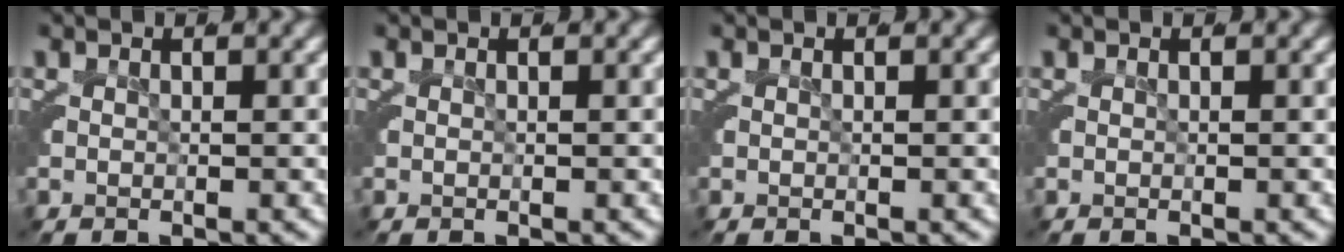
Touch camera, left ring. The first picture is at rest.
{"total": 0.0}
{"total": 0.0}
{"total": 0.0}